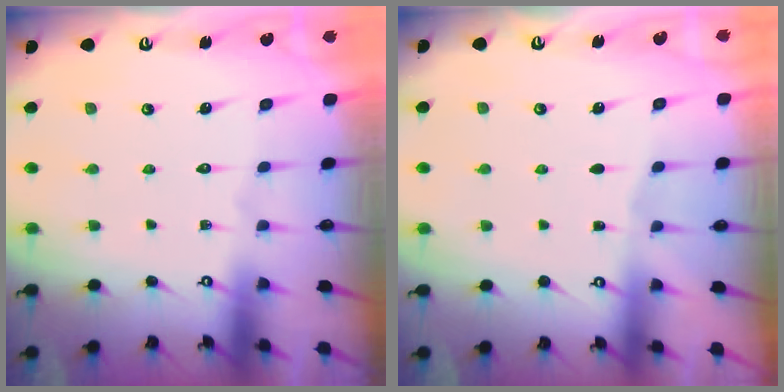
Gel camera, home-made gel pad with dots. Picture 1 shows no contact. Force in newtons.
{"total": 1.6, "press": 1.5, "slide": 0.3}